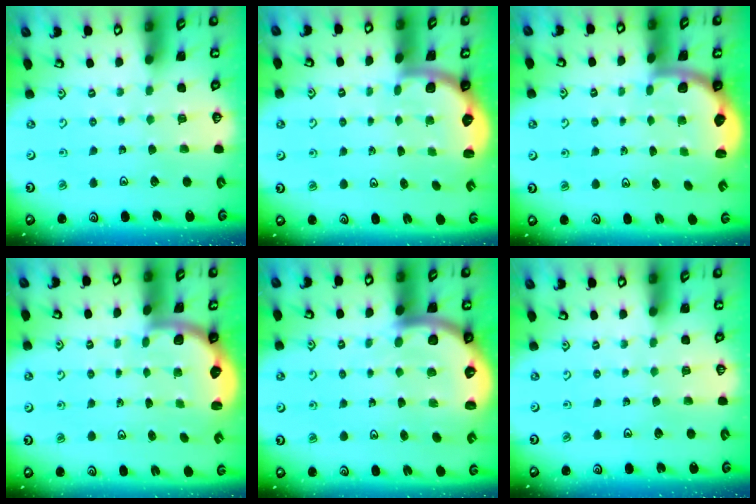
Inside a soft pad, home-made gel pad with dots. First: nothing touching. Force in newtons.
{"total": 2.1, "press": 1.9, "slide": 1.0}
{"total": 2.4, "press": 1.7, "slide": 1.6}
{"total": 2.4, "press": 1.9, "slide": 1.4}
{"total": 5.8, "press": 5.8, "slide": 1.0}
{"total": 0.0}